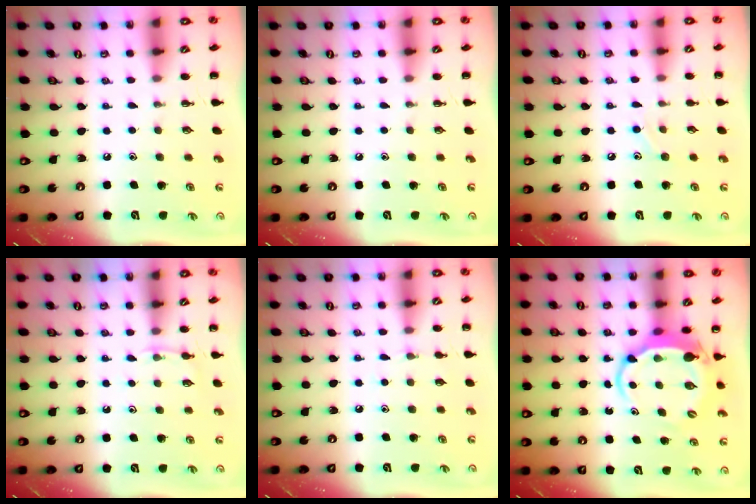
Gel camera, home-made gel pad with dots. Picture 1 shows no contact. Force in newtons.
{"total": 0.0}
{"total": 5.5, "press": 5.3, "slide": 1.5}
{"total": 3.3, "press": 3.1, "slide": 1.2}
{"total": 4.3, "press": 4.0, "slide": 1.5}
{"total": 5.9, "press": 5.7, "slide": 1.1}